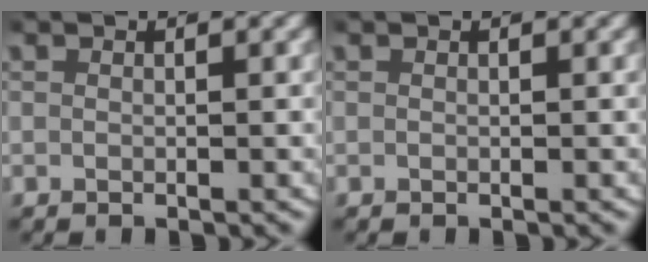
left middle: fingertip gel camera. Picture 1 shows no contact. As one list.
[{"total": 0.0}]